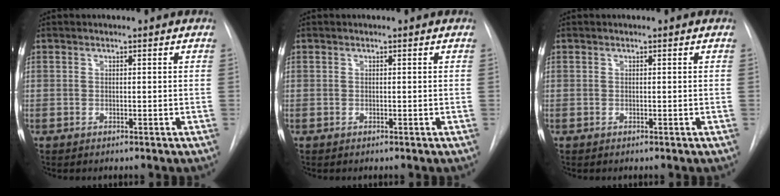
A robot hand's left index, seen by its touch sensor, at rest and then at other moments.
{"total": 0.0}
{"total": 0.0}